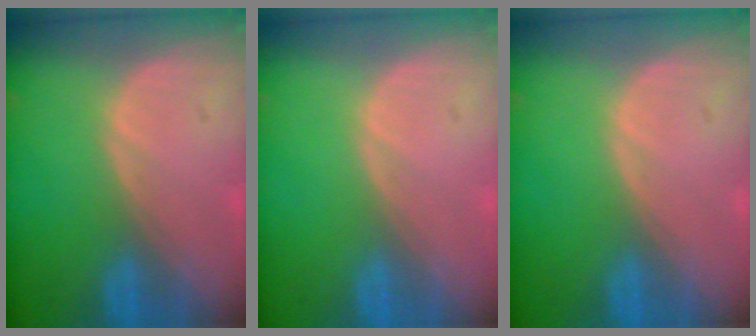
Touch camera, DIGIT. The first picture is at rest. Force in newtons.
{"total": 0.0}
{"total": 0.0}